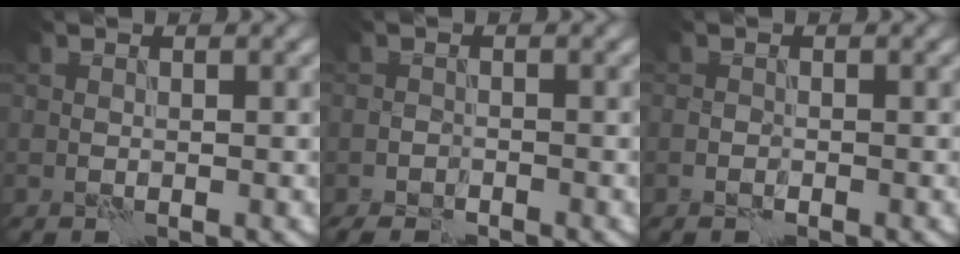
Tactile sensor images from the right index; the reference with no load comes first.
{"total": 2.0, "force": [-1.8, 0.5, 0.7], "torque": [-0.017, 0.000, -0.032]}
{"total": 0.6, "force": [-0.5, 0.1, 0.3], "torque": [-0.008, 0.002, -0.009]}